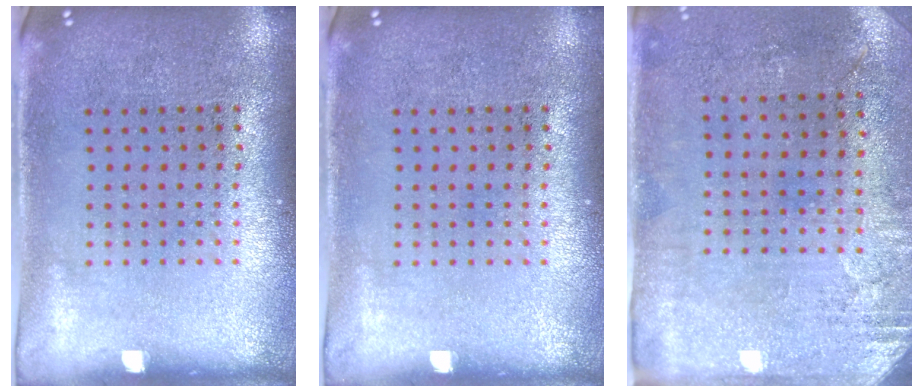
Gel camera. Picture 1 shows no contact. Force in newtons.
{"total": 0.0}
{"total": 2.8, "press": 2.4, "slide": 1.5}